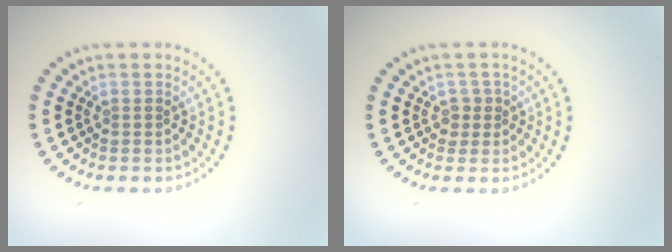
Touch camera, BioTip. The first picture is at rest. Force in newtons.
{"total": 1.4, "press": 1.1, "slide": 0.9}